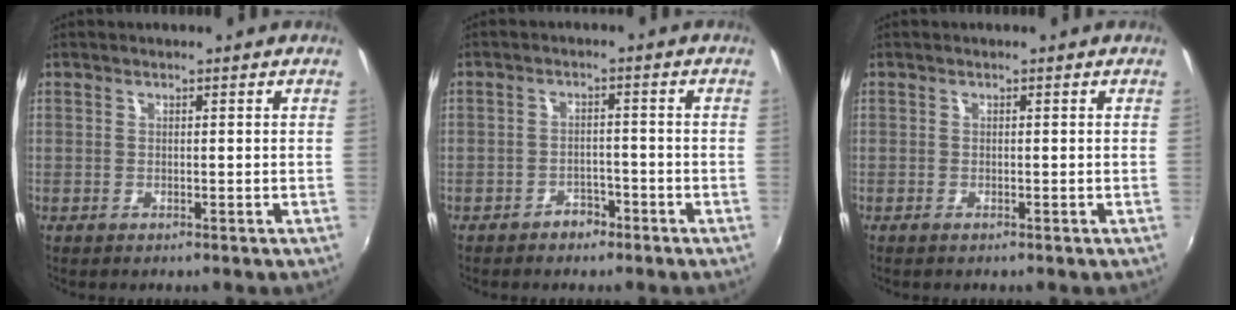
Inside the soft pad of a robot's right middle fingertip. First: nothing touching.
{"total": 3.0, "force": [-2.3, 1.7, 0.7], "torque": [-0.016, 0.010, -0.030]}
{"total": 0.6, "force": [-0.4, 0.2, 0.3], "torque": [-0.007, -0.003, -0.008]}